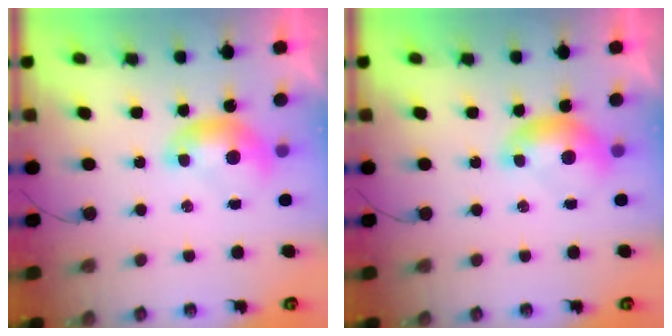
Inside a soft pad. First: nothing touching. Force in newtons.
{"total": 0.0}